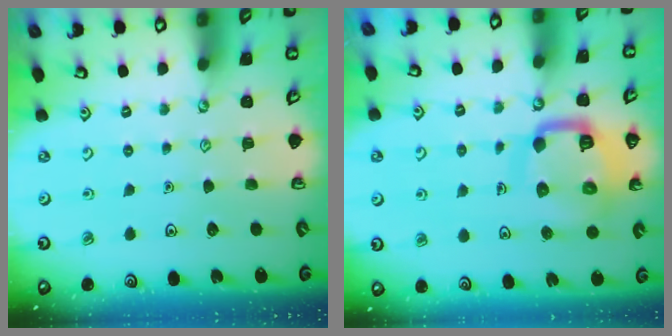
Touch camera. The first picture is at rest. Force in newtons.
{"total": 13.0, "press": 13.0, "slide": 1.4}